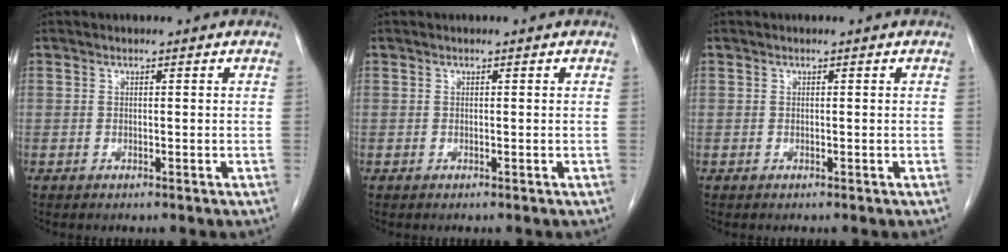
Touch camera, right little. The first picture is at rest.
{"total": 0.0}
{"total": 0.0}